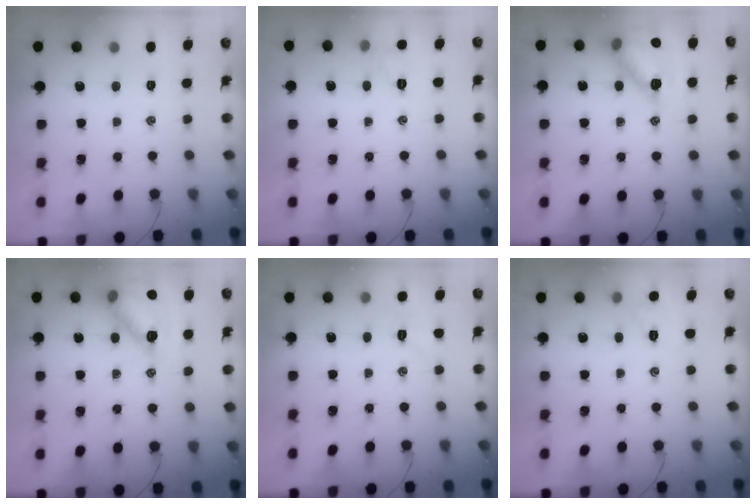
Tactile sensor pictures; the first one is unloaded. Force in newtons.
{"total": 5.9, "press": 5.6, "slide": 1.6}
{"total": 15.5, "press": 15.4, "slide": 1.8}
{"total": 15.5, "press": 15.4, "slide": 1.8}
{"total": 3.7, "press": 3.7, "slide": 0.8}
{"total": 2.4, "press": 2.3, "slide": 0.7}